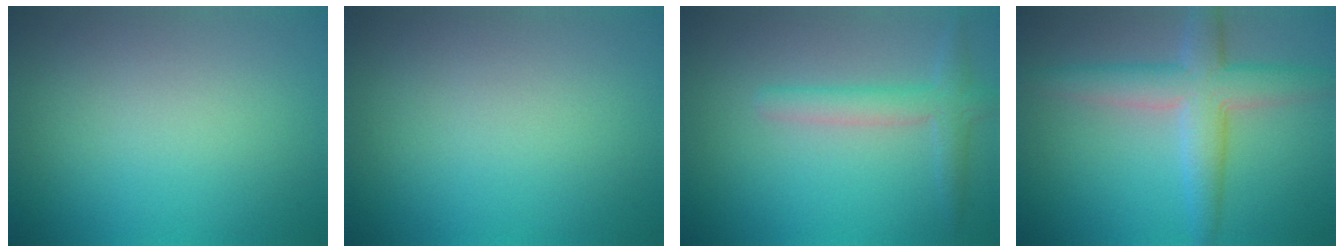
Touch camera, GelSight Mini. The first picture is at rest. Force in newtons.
{"total": 0.0}
{"total": 2.8, "press": 2.8, "slide": 0.1}
{"total": 5.5, "press": 5.5, "slide": 0.1}